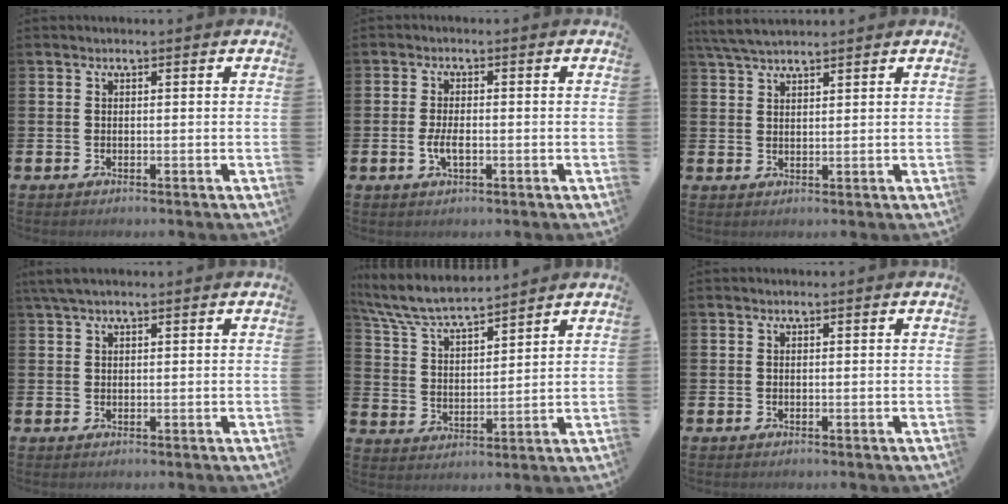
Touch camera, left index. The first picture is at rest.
{"total": 2.7, "force": [-0.6, 1.2, 2.4], "torque": [-0.038, -0.001, -0.012]}
{"total": 4.3, "force": [3.9, 0.8, 1.7], "torque": [-0.047, -0.008, 0.073]}
{"total": 2.4, "force": [1.7, 0.6, 1.5], "torque": [-0.025, 0.003, 0.029]}
{"total": 7.3, "force": [6.9, 0.7, 2.3], "torque": [-0.075, -0.039, 0.122]}
{"total": 0.0}